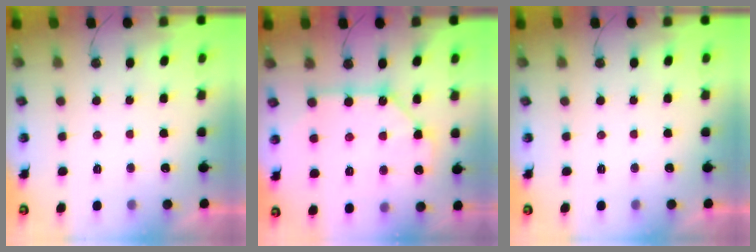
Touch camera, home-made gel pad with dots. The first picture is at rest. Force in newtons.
{"total": 11.2, "press": 11.2, "slide": 1.2}
{"total": 0.0}